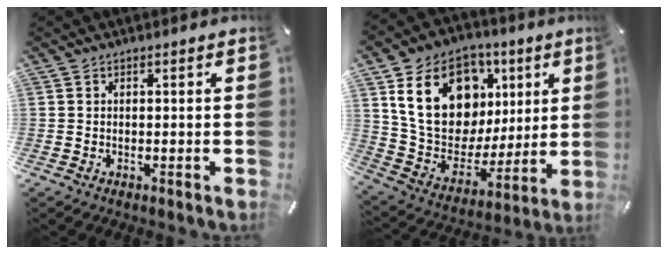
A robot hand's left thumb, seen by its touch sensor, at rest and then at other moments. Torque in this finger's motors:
{"motor_torque": [2.50, 2.51, 1.48, -1.29, 0.65]}